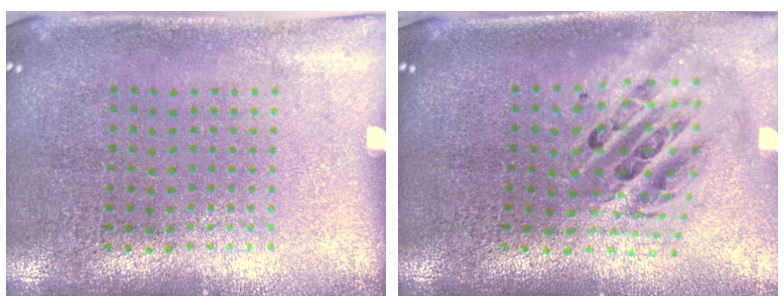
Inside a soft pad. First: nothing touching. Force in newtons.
{"total": 2.4, "press": 1.7, "slide": 1.6}